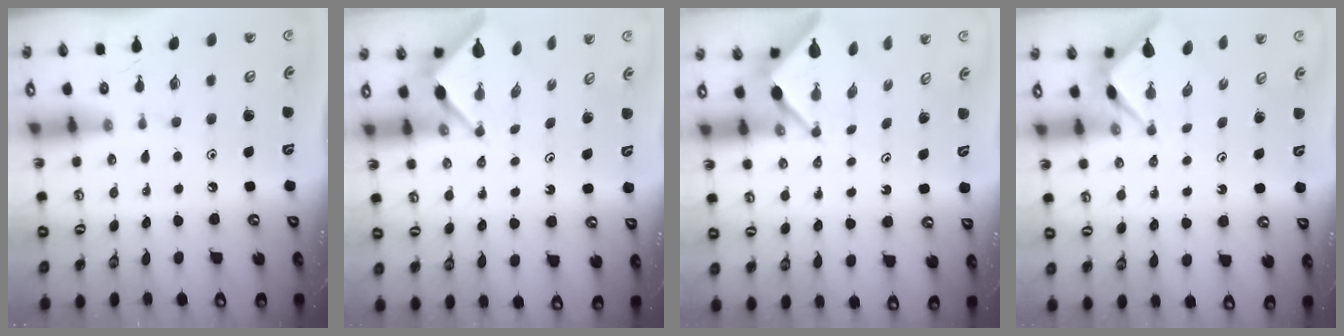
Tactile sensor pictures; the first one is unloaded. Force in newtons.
{"total": 3.1, "press": 3.1, "slide": 0.2}
{"total": 3.2, "press": 3.2, "slide": 0.1}
{"total": 3.0, "press": 3.0, "slide": 0.2}